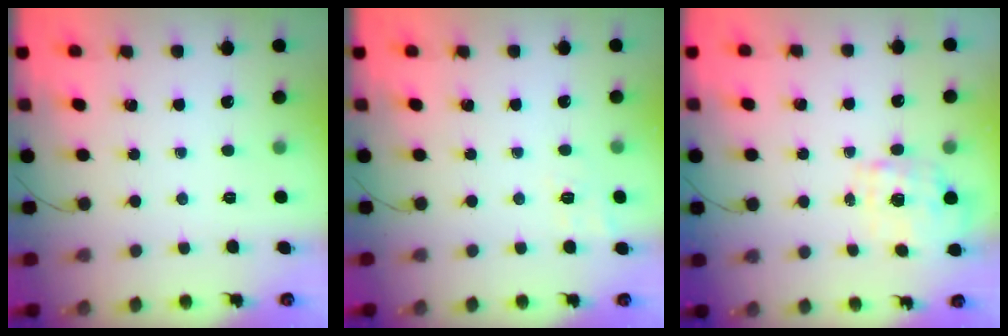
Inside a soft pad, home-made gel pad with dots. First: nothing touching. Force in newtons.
{"total": 6.9, "press": 6.5, "slide": 2.2}
{"total": 1.9, "press": 1.8, "slide": 0.6}